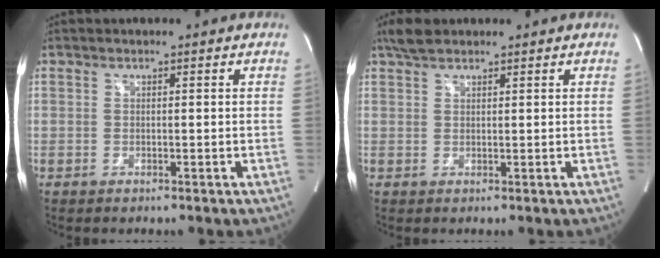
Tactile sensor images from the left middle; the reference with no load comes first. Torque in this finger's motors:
{"motor_torque": [0.18, -0.01, -0.07, 0.00]}